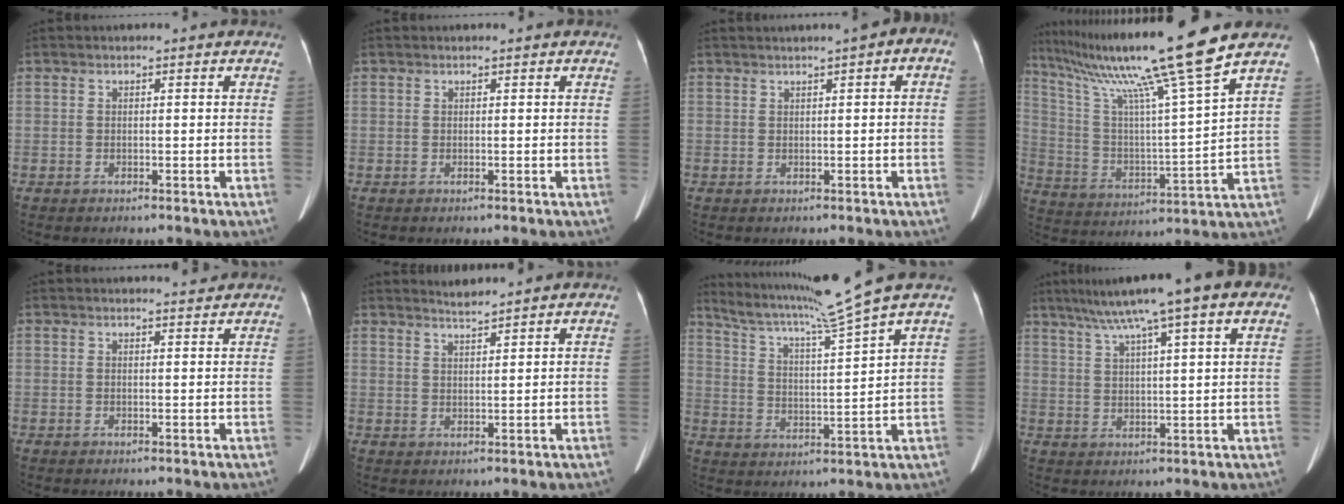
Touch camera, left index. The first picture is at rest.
{"total": 0.0}
{"total": 3.7, "force": [1.2, 0.7, 3.4], "torque": [-0.044, 0.020, 0.012]}
{"total": 19.2, "force": [14.7, -3.0, 12.0], "torque": [-0.215, -0.013, 0.253]}
{"total": 1.1, "force": [1.1, -0.1, -0.1], "torque": [-0.005, -0.009, 0.017]}
{"total": 2.1, "force": [2.1, -0.5, 0.1], "torque": [-0.007, 0.001, 0.044]}
{"total": 11.3, "force": [9.5, -3.4, 5.2], "torque": [-0.095, -0.024, 0.161]}
{"total": 13.7, "force": [8.7, 1.1, 10.4], "torque": [-0.163, 0.047, 0.129]}